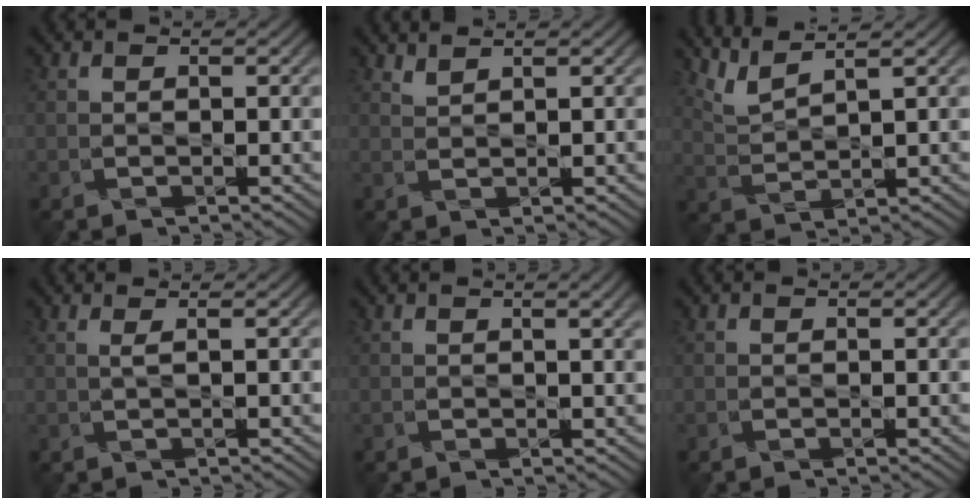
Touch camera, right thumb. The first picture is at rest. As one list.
[{"total": 2.3, "force": [2.0, -0.2, -1.2], "torque": [0.027, -0.001, 0.040]}, {"total": 4.2, "force": [4.1, 0.3, 1.1], "torque": [-0.035, 0.001, 0.089]}, {"total": 1.0, "force": [0.9, -0.2, -0.3], "torque": [0.009, 0.000, 0.016]}, {"total": 2.5, "force": [1.3, 0.7, 2.1], "torque": [-0.019, 0.005, 0.016]}, {"total": 0.0}]